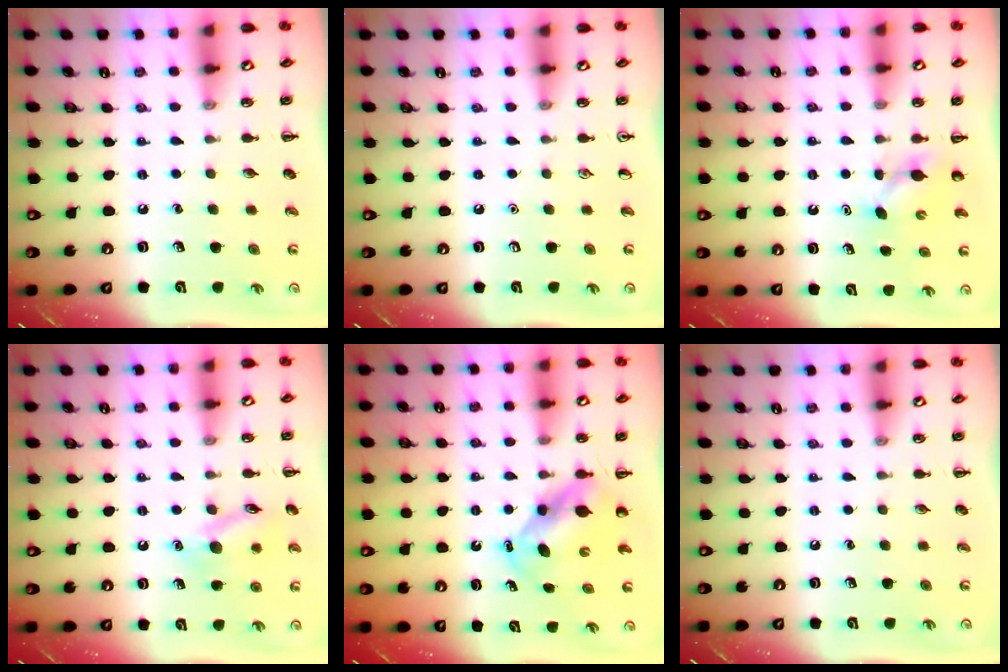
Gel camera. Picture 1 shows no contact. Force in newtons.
{"total": 0.0}
{"total": 3.8, "press": 3.6, "slide": 1.2}
{"total": 11.6, "press": 11.6, "slide": 0.7}
{"total": 5.5, "press": 5.4, "slide": 0.9}
{"total": 0.0}